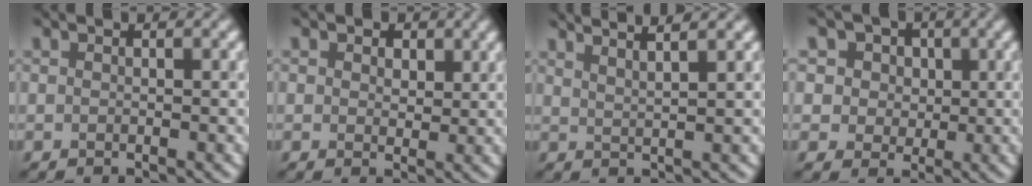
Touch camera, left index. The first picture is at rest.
{"total": 2.5, "force": [1.1, 1.8, 1.3], "torque": [-0.022, -0.001, 0.005]}
{"total": 5.6, "force": [4.4, 1.5, 3.1], "torque": [-0.017, 0.037, 0.027]}
{"total": 7.4, "force": [3.3, 5.8, 3.2], "torque": [-0.055, 0.017, 0.026]}